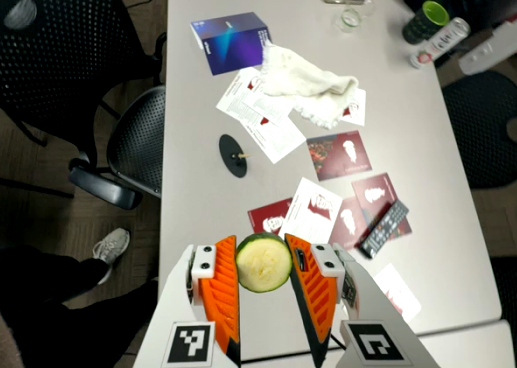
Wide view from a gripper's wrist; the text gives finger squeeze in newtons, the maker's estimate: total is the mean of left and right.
{"total": 10.5, "left": 10.2, "right": 10.8}